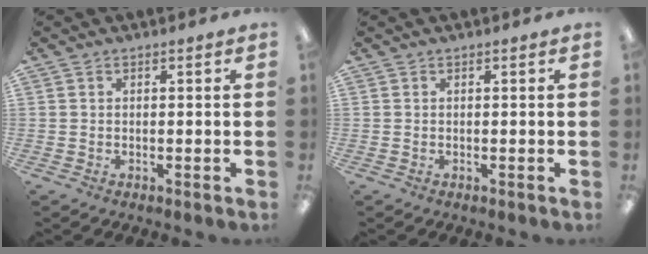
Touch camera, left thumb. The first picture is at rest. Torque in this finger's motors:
{"motor_torque": [-0.16, 0.05, 0.14, -0.10, 0.00]}